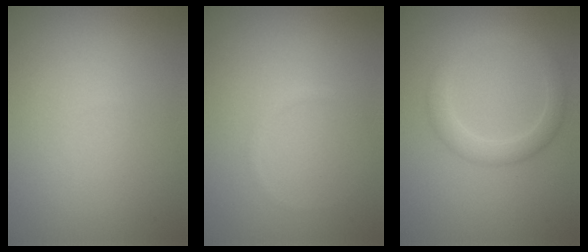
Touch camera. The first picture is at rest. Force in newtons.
{"total": 0.5, "press": 0.5, "slide": 0.1}
{"total": 2.6, "press": 2.6, "slide": 0.1}